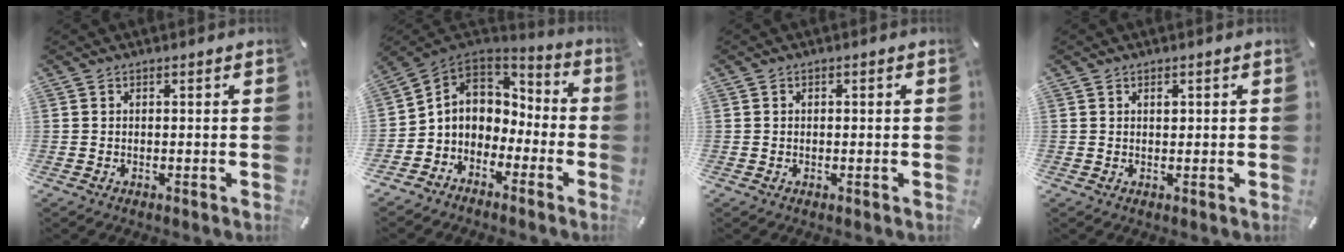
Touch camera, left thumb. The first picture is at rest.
{"total": 6.9, "force": [-1.4, 6.7, 1.2], "torque": [-0.048, 0.003, -0.024]}
{"total": 0.7, "force": [-0.2, 0.5, 0.5], "torque": [-0.008, 0.002, -0.004]}
{"total": 1.0, "force": [0.3, 0.8, 0.6], "torque": [-0.003, -0.001, 0.003]}